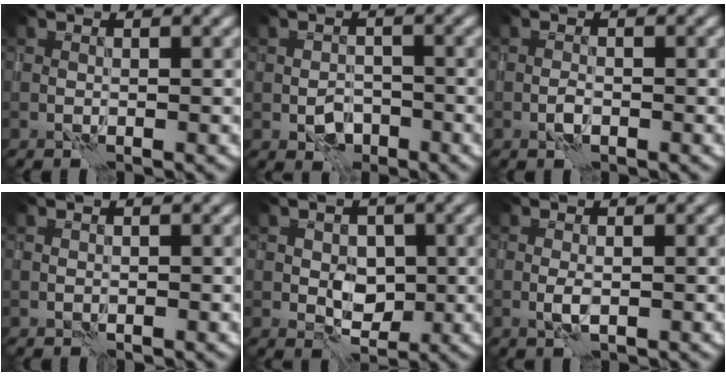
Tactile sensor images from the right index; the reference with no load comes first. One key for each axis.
{"total": 2.2, "fx": -1.0, "fy": 1.6, "fz": 1.2, "tx": -0.015, "ty": 0.001, "tz": -0.017}
{"total": 0.7, "fx": -0.3, "fy": 0.3, "fz": 0.5, "tx": -0.008, "ty": 0.001, "tz": -0.008}
{"total": 0.0}
{"total": 2.9, "fx": 0.1, "fy": 2.3, "fz": 1.7, "tx": -0.021, "ty": -0.004, "tz": 0.004}
{"total": 1.2, "fx": -0.2, "fy": 0.5, "fz": 1.0, "tx": -0.021, "ty": -0.002, "tz": -0.004}